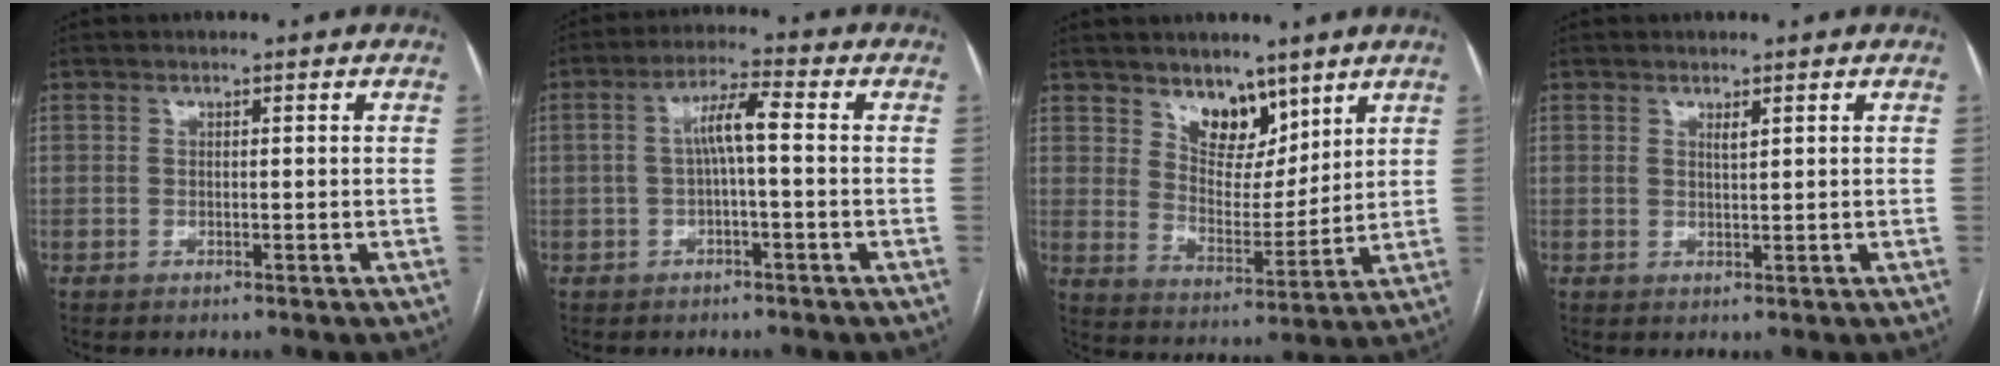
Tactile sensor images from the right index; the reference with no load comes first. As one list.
[{"total": 5.6, "force": [-0.2, 1.1, 5.4], "torque": [-0.102, 0.026, -0.002]}, {"total": 8.0, "force": [5.5, 4.2, 3.8], "torque": [-0.058, -0.008, 0.105]}, {"total": 1.0, "force": [0.6, 0.2, 0.8], "torque": [-0.016, -0.002, 0.011]}]